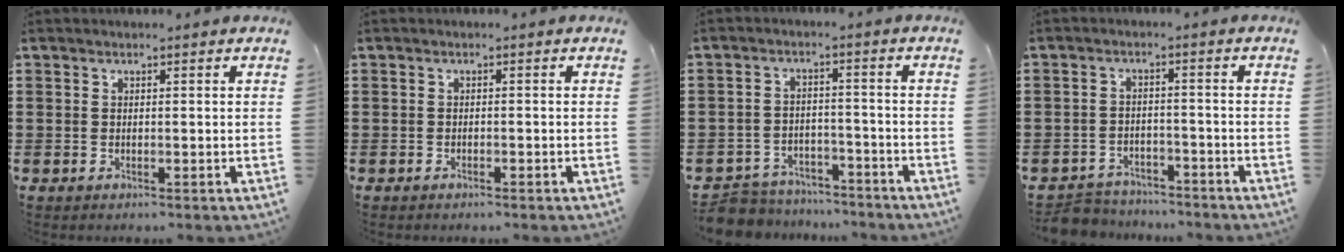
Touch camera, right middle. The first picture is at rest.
{"total": 0.5, "force": [-0.5, 0.1, 0.3], "torque": [-0.007, -0.002, -0.009]}
{"total": 5.5, "force": [-5.4, 1.1, 0.1], "torque": [-0.015, 0.010, -0.114]}
{"total": 4.1, "force": [-4.0, 0.8, -0.1], "torque": [-0.012, 0.000, -0.088]}